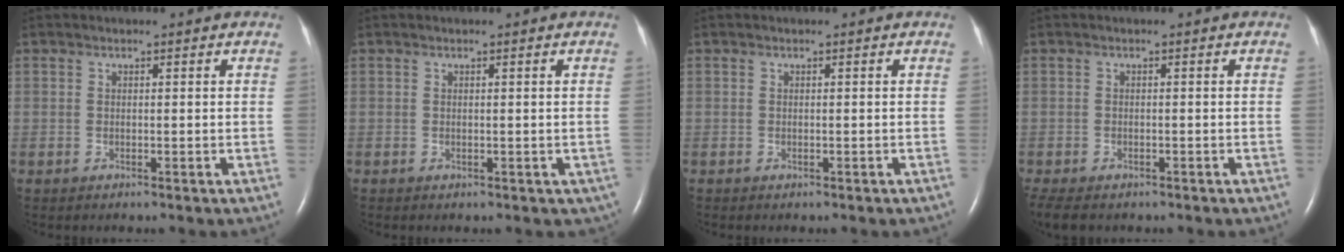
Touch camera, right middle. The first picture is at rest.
{"total": 1.1, "force": [-0.2, 0.8, 0.7], "torque": [-0.003, 0.001, 0.004]}
{"total": 0.0}
{"total": 6.3, "force": [-4.8, 2.8, 3.1], "torque": [-0.060, -0.014, -0.072]}